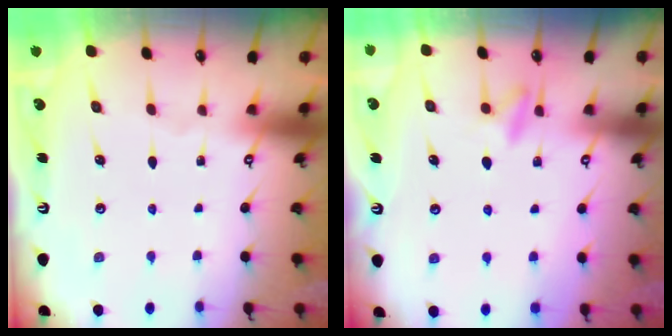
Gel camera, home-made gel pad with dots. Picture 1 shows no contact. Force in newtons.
{"total": 7.8, "press": 7.7, "slide": 1.5}